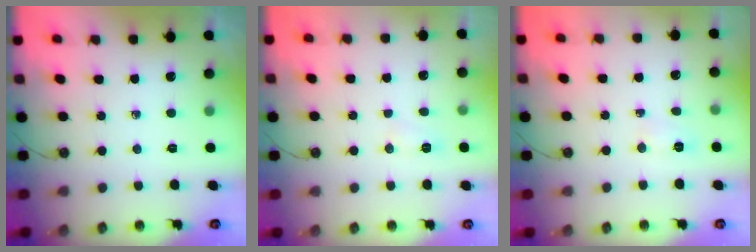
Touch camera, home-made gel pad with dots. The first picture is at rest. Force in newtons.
{"total": 5.3, "press": 5.2, "slide": 0.6}
{"total": 3.5, "press": 3.4, "slide": 0.4}